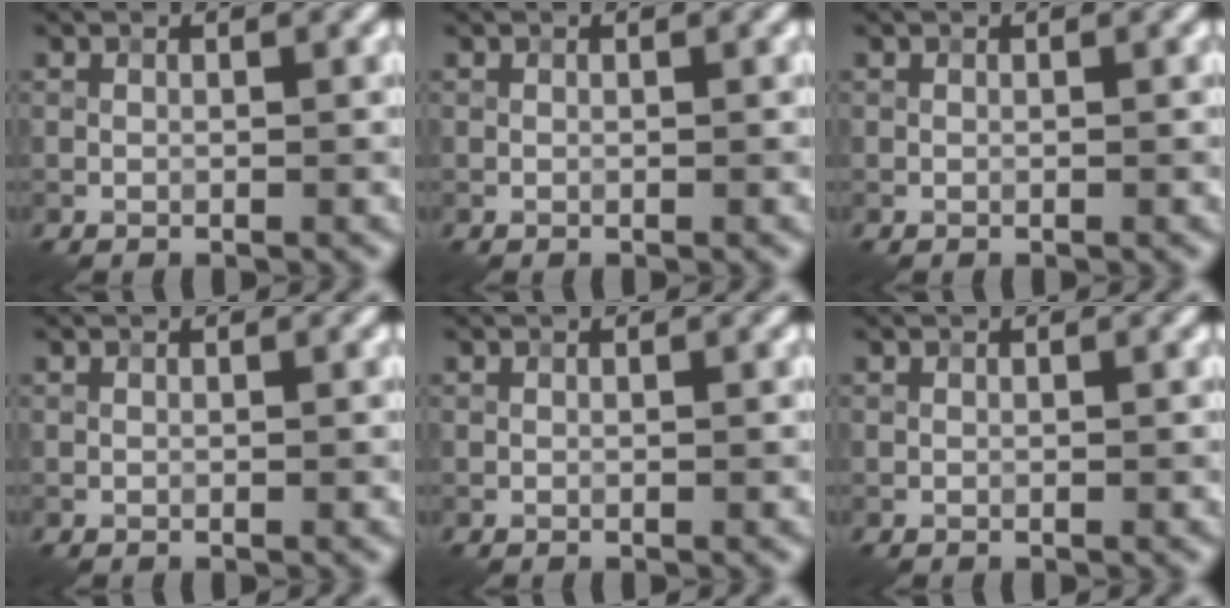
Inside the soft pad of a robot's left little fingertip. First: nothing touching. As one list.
[{"total": 0.0}, {"total": 0.0}, {"total": 0.0}, {"total": 0.0}, {"total": 0.0}]